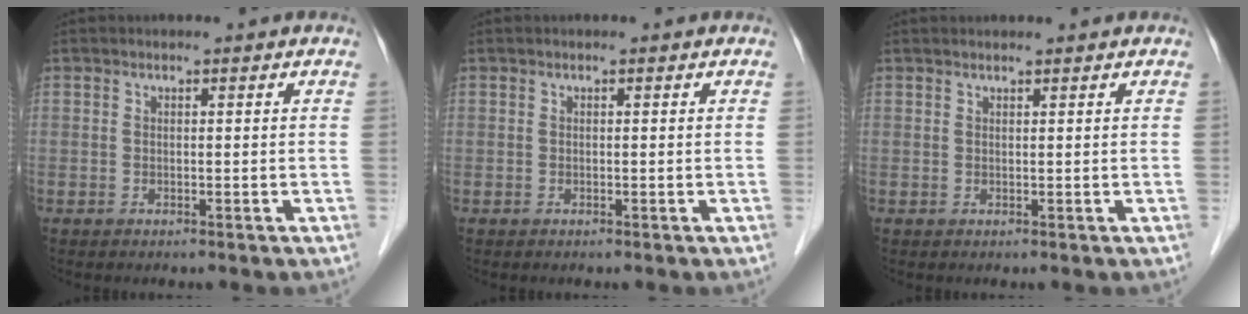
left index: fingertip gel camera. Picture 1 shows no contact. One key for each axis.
{"total": 0.0}
{"total": 1.5, "fx": 1.4, "fy": 0.0, "fz": 0.4, "tx": -0.006, "ty": 0.015, "tz": 0.023}